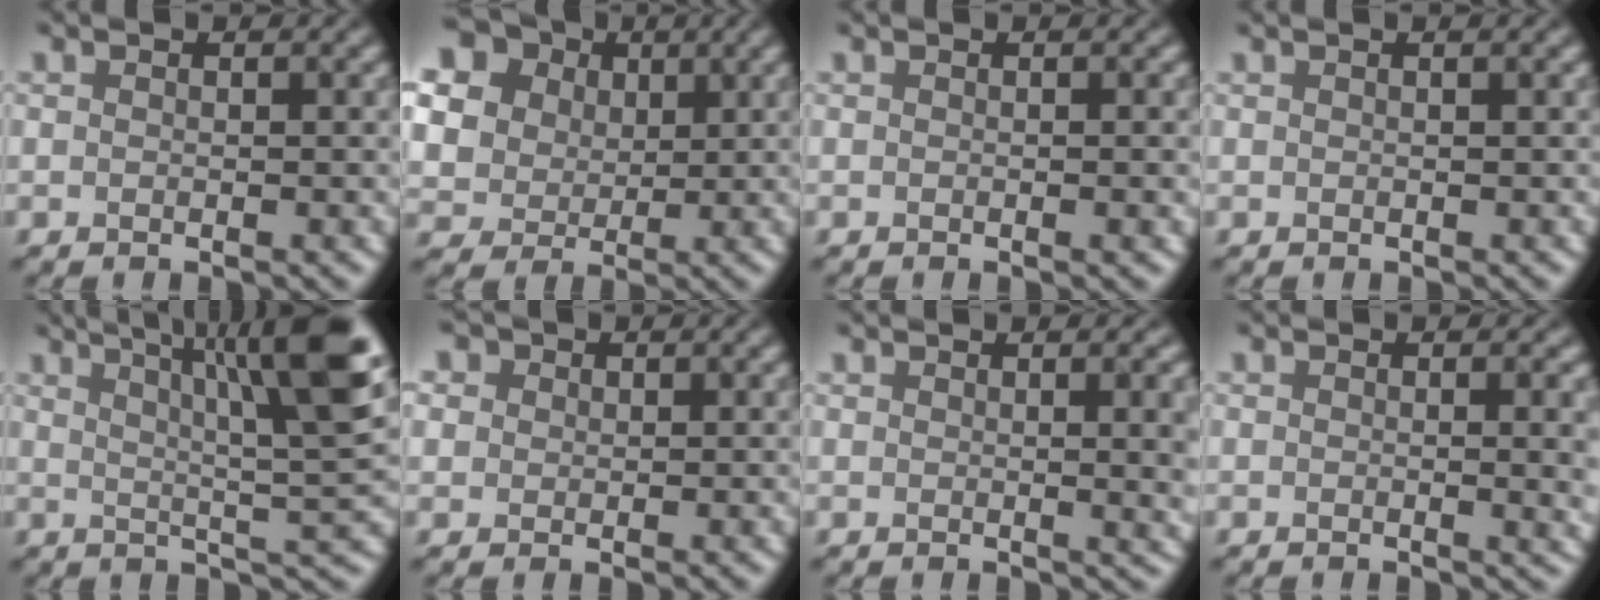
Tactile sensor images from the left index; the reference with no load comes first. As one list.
[{"total": 12.4, "force": [5.4, 10.1, 4.9], "torque": [-0.142, 0.015, 0.095]}, {"total": 1.2, "force": [0.0, 0.3, 1.1], "torque": [-0.008, 0.002, -0.004]}, {"total": 0.9, "force": [0.6, 0.3, 0.6], "torque": [-0.005, 0.003, 0.003]}, {"total": 11.0, "force": [4.8, 1.9, 9.7], "torque": [-0.135, 0.023, 0.078]}, {"total": 4.1, "force": [2.2, 3.0, 1.8], "torque": [-0.048, 0.012, 0.027]}, {"total": 5.6, "force": [1.4, 2.1, 5.0], "torque": [-0.031, 0.007, 0.020]}, {"total": 3.9, "force": [0.2, 1.4, 3.7], "torque": [-0.028, 0.001, 0.005]}]